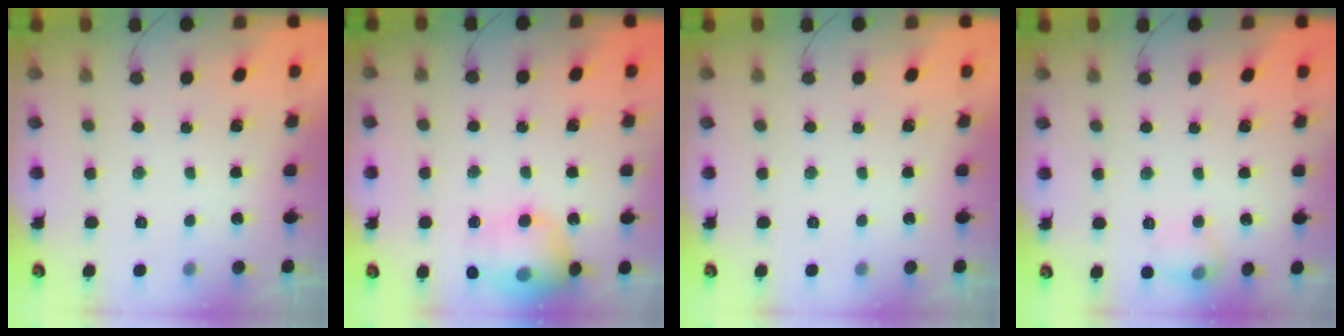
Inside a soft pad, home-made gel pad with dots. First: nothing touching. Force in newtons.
{"total": 16.3, "press": 16.1, "slide": 2.4}
{"total": 0.0}
{"total": 7.0, "press": 6.9, "slide": 1.3}